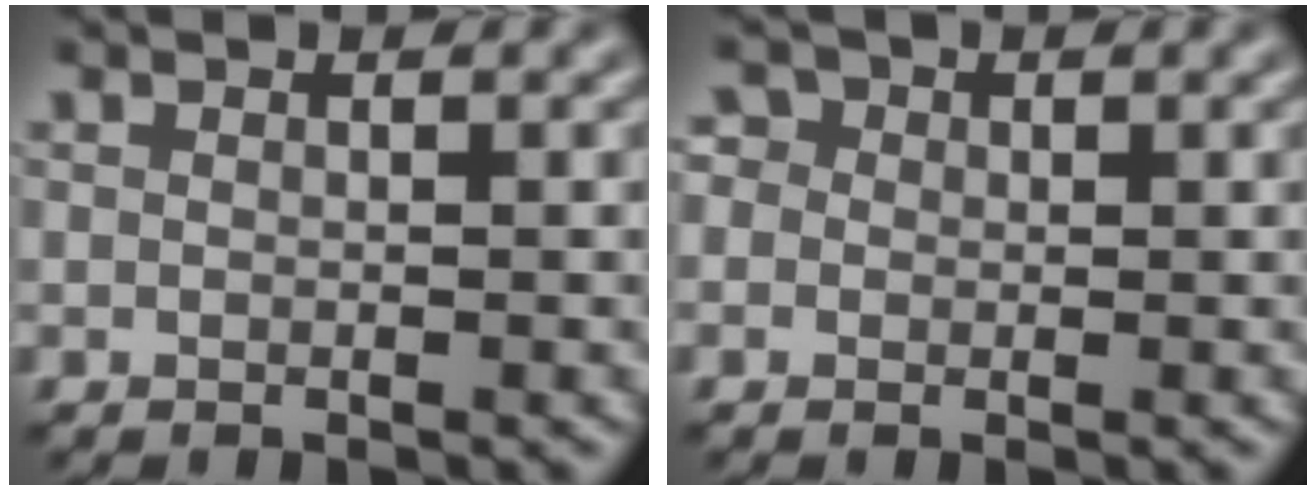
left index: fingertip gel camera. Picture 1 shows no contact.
{"total": 2.9, "force": [1.1, 2.4, 1.1], "torque": [-0.006, 0.020, -0.008]}